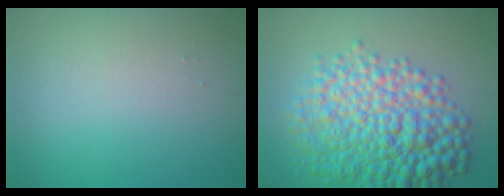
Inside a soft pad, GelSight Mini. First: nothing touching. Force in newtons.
{"total": 9.7, "press": 9.7, "slide": 0.1}